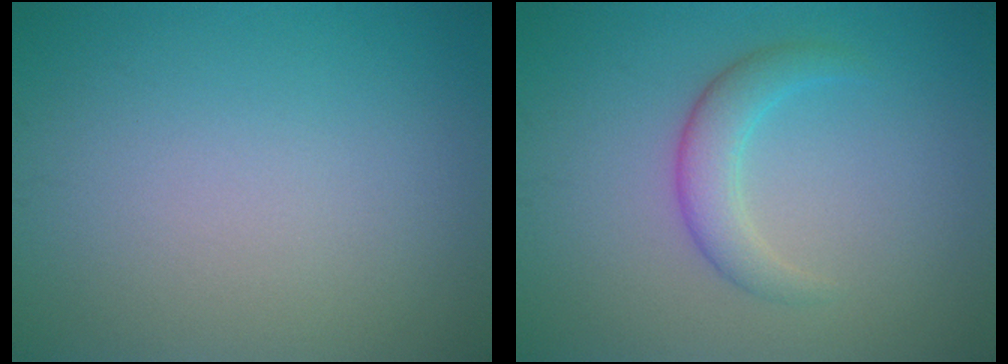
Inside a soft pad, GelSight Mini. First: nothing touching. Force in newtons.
{"total": 2.8, "press": 2.8, "slide": 0.1}